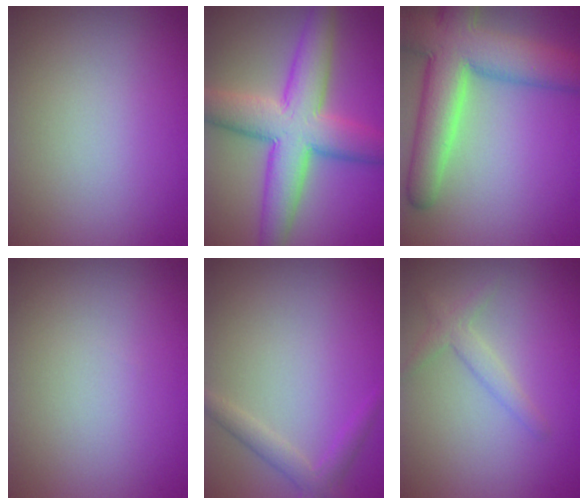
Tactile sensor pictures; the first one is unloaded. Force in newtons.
{"total": 9.1, "press": 9.1, "slide": 0.7}
{"total": 9.7, "press": 9.7, "slide": 0.6}
{"total": 0.0}
{"total": 2.0, "press": 2.0, "slide": 0.1}
{"total": 1.7, "press": 1.7, "slide": 0.2}